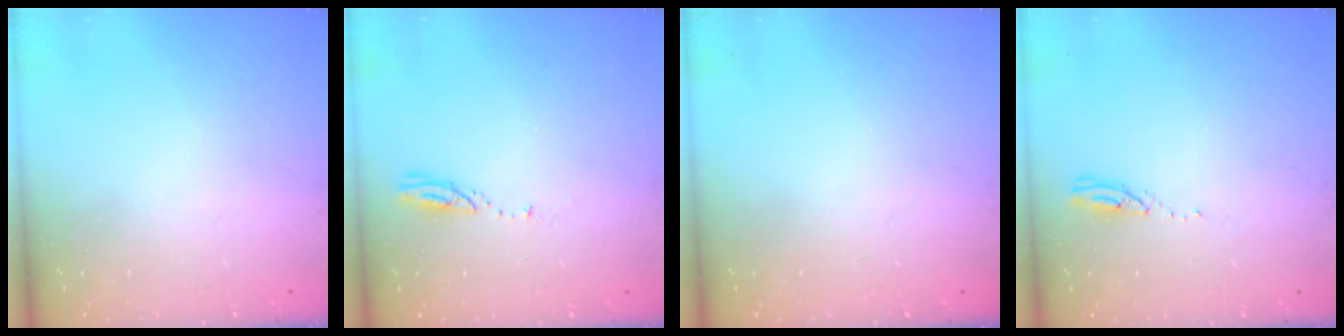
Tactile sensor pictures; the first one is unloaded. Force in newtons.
{"total": 2.9, "press": 2.9, "slide": 0.2}
{"total": 0.0}
{"total": 3.4, "press": 3.4, "slide": 0.3}